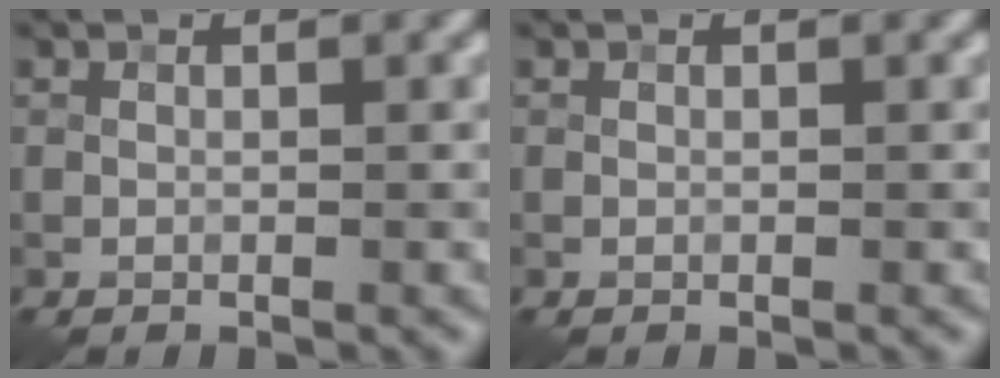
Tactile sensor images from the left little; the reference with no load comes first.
{"total": 0.0}